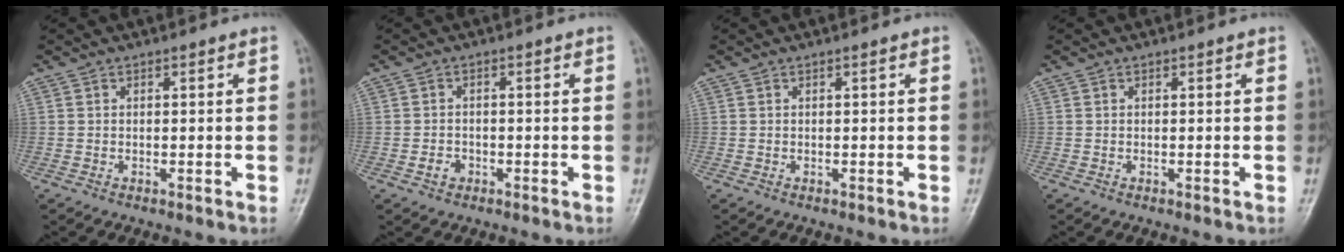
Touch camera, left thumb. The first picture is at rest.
{"total": 2.2, "force": [-1.0, 1.8, 0.8], "torque": [-0.006, 0.008, -0.018]}
{"total": 0.0}
{"total": 0.0}